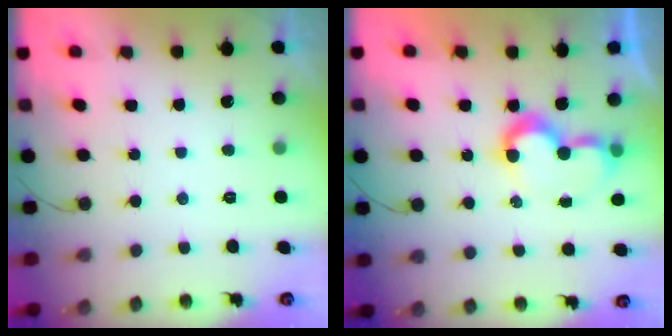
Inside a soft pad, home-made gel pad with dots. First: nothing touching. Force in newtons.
{"total": 7.7, "press": 7.7, "slide": 0.7}